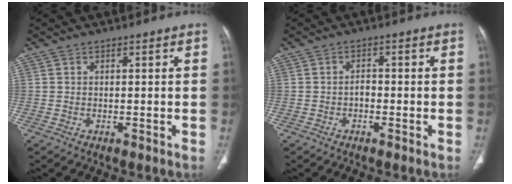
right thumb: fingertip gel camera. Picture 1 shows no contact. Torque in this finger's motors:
{"motor_torque": [0.62, 0.36, 0.14, -0.58, 0.06]}